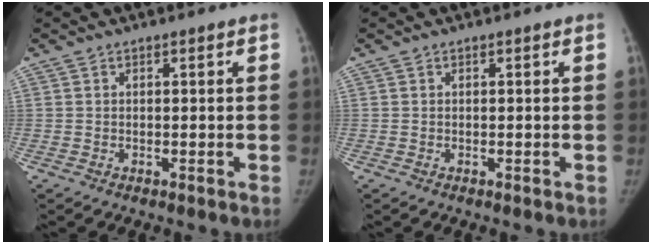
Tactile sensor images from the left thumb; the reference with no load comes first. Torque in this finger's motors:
{"motor_torque": [0.08, -0.07, -0.10, 0.05, 0.05]}